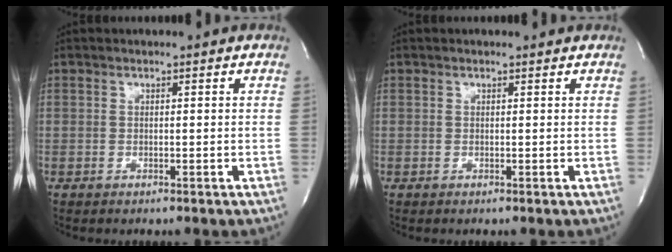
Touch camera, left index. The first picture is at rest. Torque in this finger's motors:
{"motor_torque": [0.16, -0.18, 0.17, 0.04]}